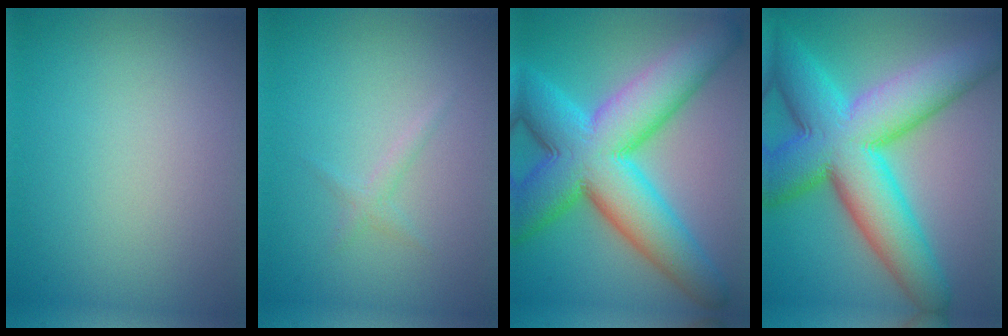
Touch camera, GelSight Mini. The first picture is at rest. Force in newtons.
{"total": 0.9, "press": 0.9, "slide": 0.1}
{"total": 13.1, "press": 13.1, "slide": 0.1}
{"total": 13.5, "press": 13.5, "slide": 0.0}